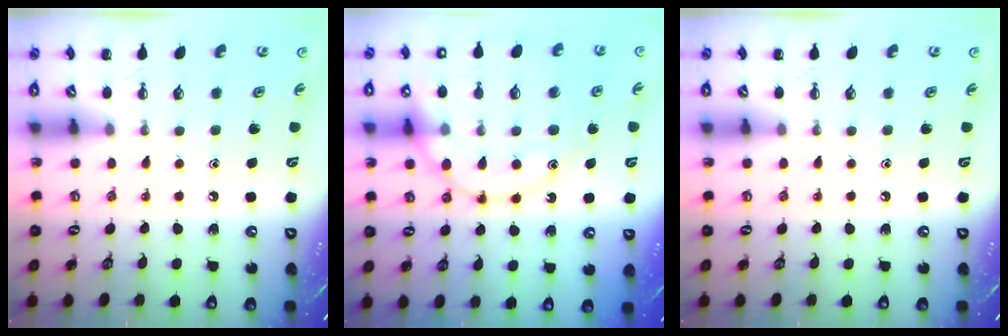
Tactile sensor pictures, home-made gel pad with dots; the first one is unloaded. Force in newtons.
{"total": 18.7, "press": 18.6, "slide": 1.9}
{"total": 0.0}